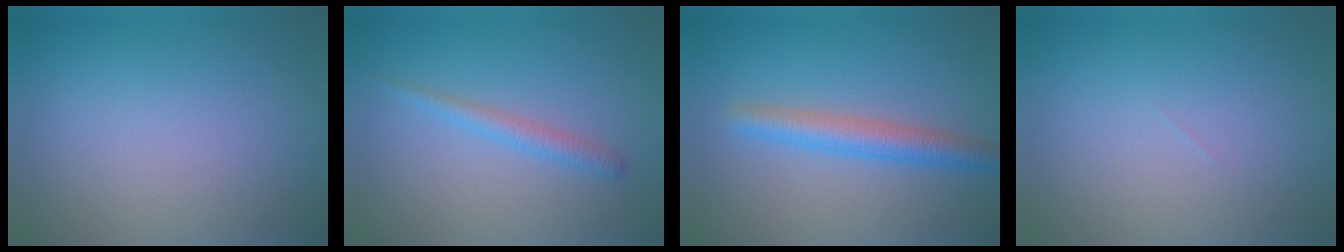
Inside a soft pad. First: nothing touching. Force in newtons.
{"total": 1.8, "press": 1.8, "slide": 0.0}
{"total": 3.7, "press": 3.7, "slide": 0.1}
{"total": 0.0}